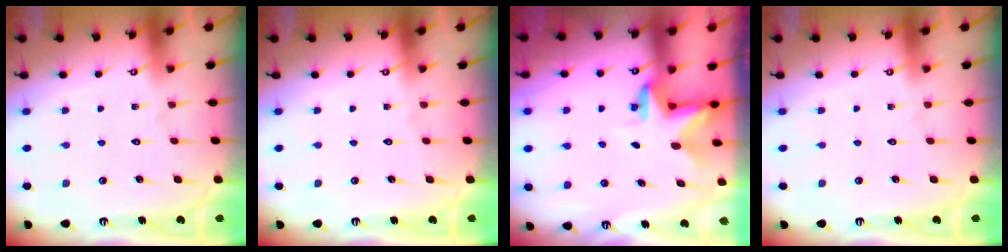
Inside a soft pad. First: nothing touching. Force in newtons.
{"total": 0.0}
{"total": 2.9, "press": 2.9, "slide": 0.1}
{"total": 0.0}